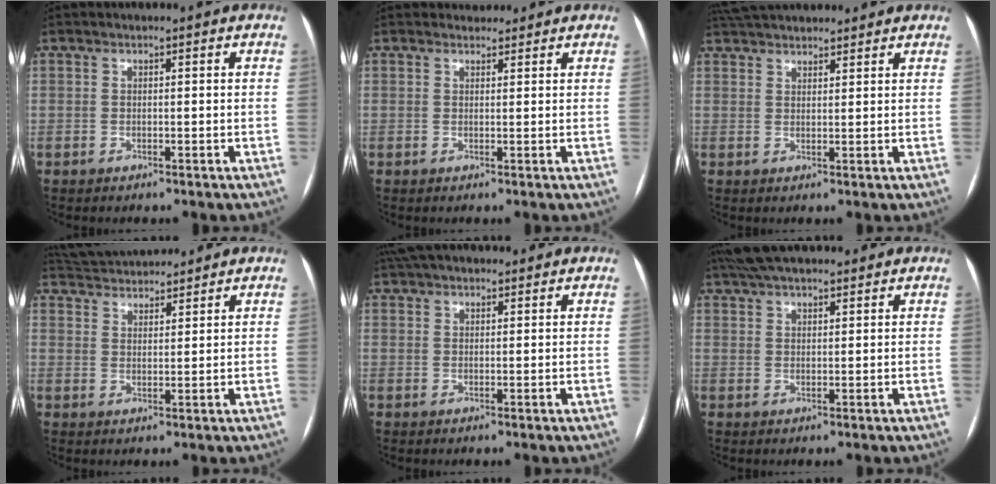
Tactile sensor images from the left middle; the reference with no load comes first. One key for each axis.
{"total": 1.8, "fx": 1.6, "fy": 0.7, "fz": -0.2, "tx": 0.003, "ty": 0.007, "tz": 0.023}
{"total": 11.5, "fx": 10.4, "fy": 3.0, "fz": 3.7, "tx": -0.058, "ty": 0.048, "tz": 0.165}
{"total": 10.1, "fx": 9.6, "fy": 1.8, "fz": 2.6, "tx": -0.052, "ty": 0.030, "tz": 0.154}
{"total": 9.1, "fx": 7.8, "fy": 2.9, "fz": 3.5, "tx": -0.049, "ty": 0.044, "tz": 0.122}
{"total": 11.6, "fx": 9.8, "fy": 3.1, "fz": 5.2, "tx": -0.084, "ty": 0.049, "tz": 0.155}